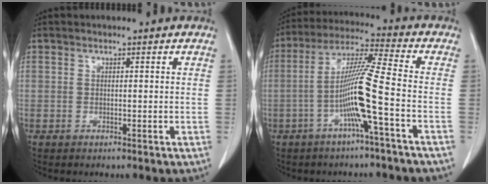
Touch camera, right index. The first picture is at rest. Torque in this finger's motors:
{"motor_torque": [1.71, -0.29, 0.80, 0.14]}